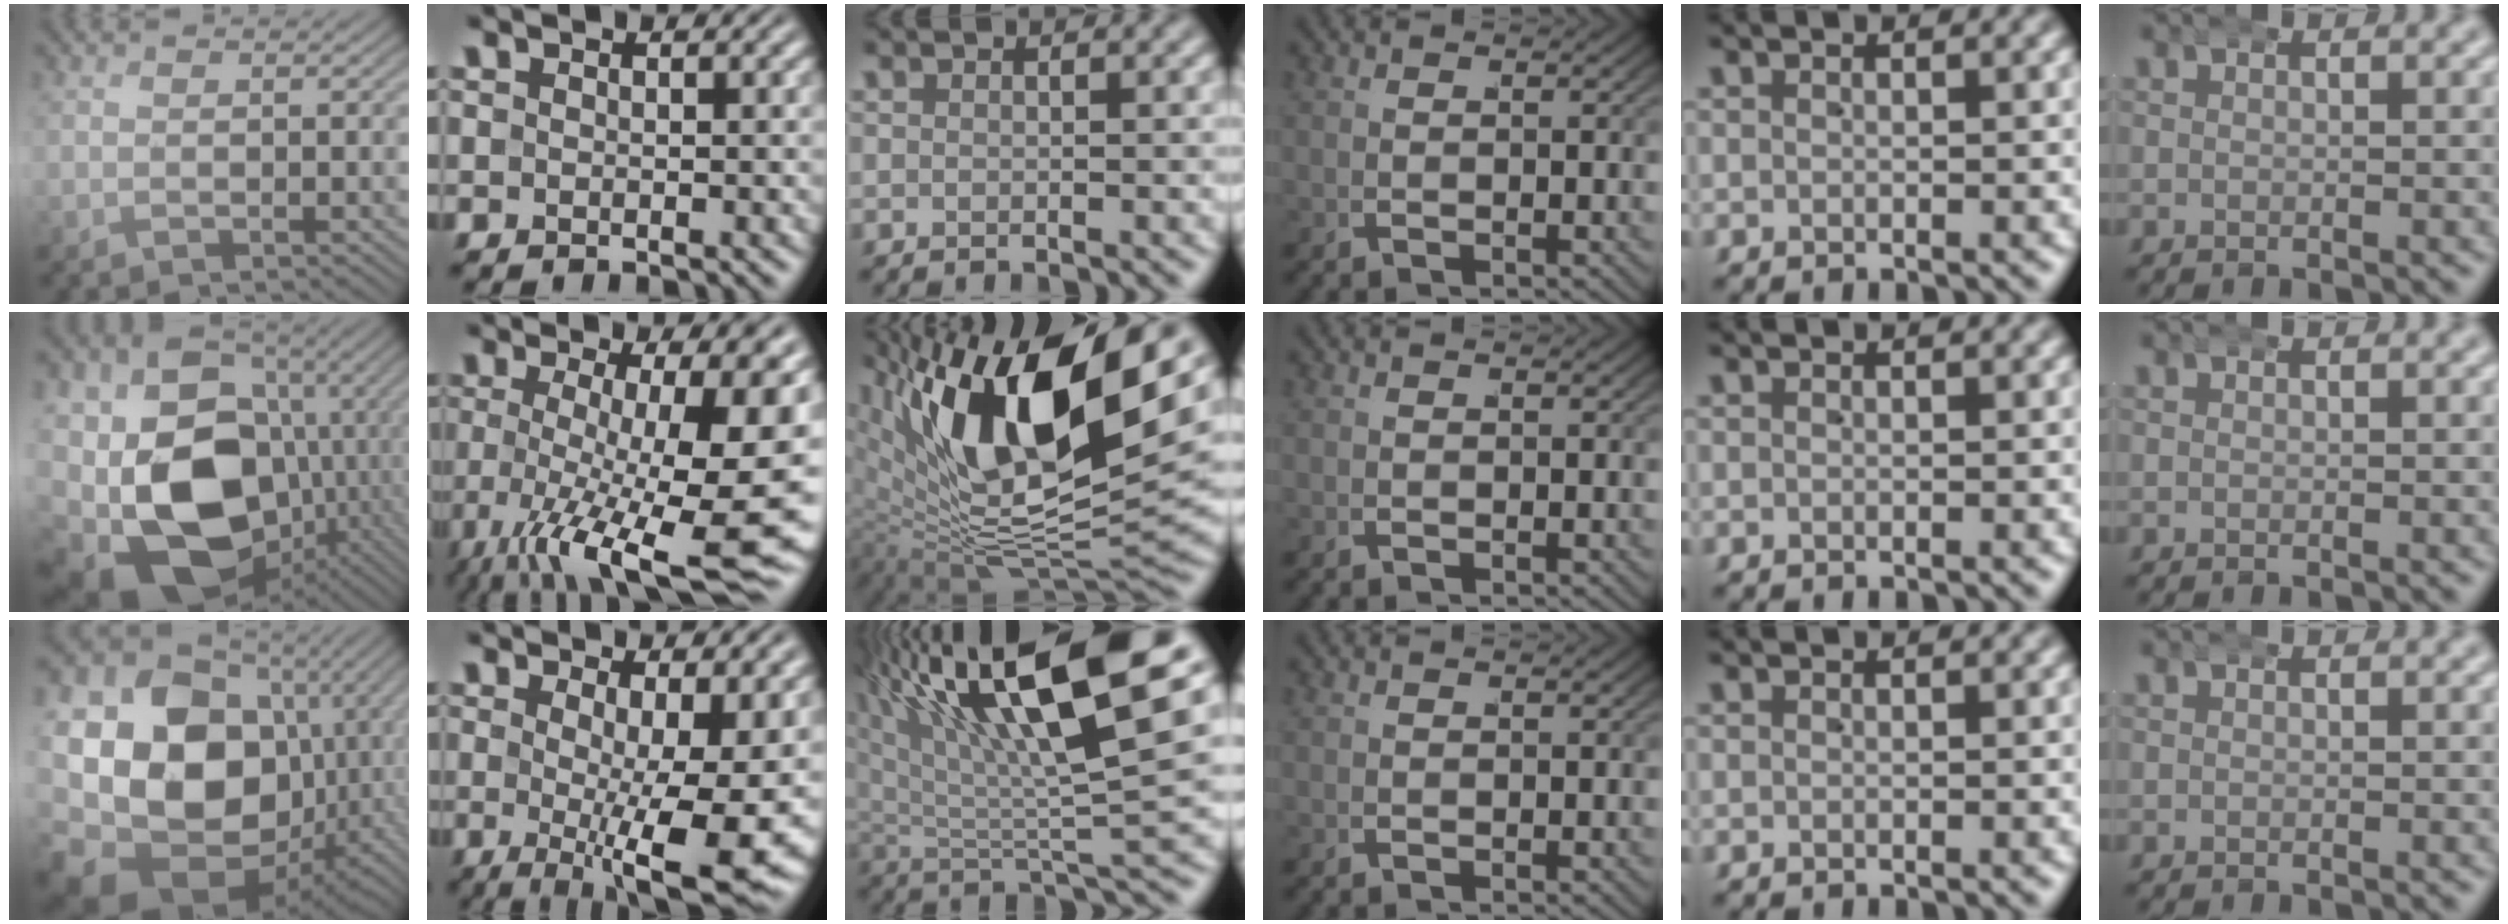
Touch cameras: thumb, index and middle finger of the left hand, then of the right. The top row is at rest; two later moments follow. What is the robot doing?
{"motion": "wrap", "object": "aluminum foil"}